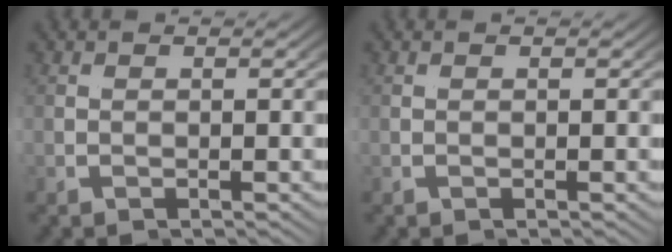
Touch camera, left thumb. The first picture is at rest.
{"total": 0.0}